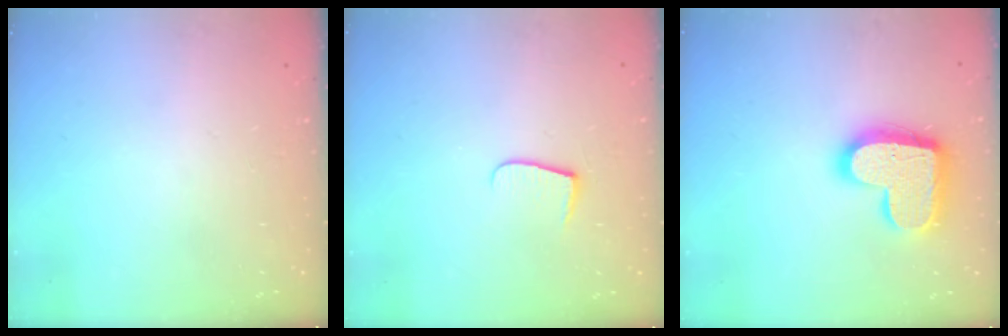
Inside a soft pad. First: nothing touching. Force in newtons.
{"total": 4.8, "press": 4.8, "slide": 0.6}
{"total": 17.7, "press": 17.6, "slide": 1.3}